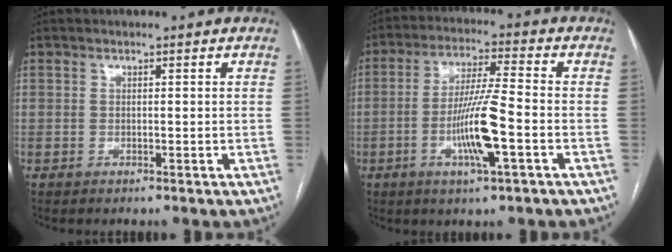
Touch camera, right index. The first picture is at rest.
{"total": 10.3, "force": [-3.2, 0.2, 9.8], "torque": [-0.189, -0.006, -0.060]}